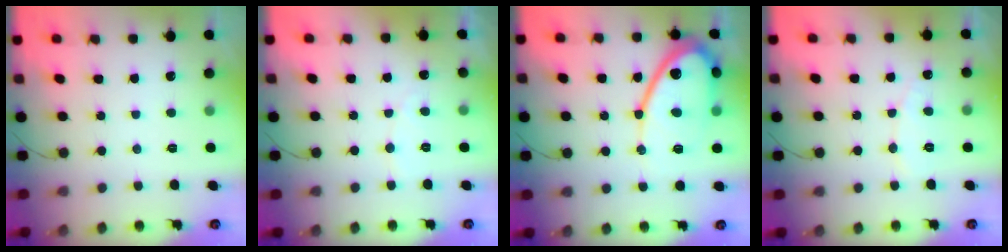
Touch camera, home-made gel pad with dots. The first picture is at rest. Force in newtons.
{"total": 3.2, "press": 3.2, "slide": 0.2}
{"total": 14.6, "press": 14.6, "slide": 1.1}
{"total": 5.7, "press": 5.7, "slide": 0.3}